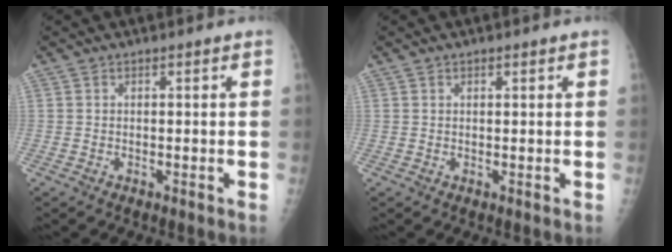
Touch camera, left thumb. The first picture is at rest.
{"total": 0.6, "force": [0.4, 0.3, 0.4], "torque": [-0.006, -0.002, 0.006]}